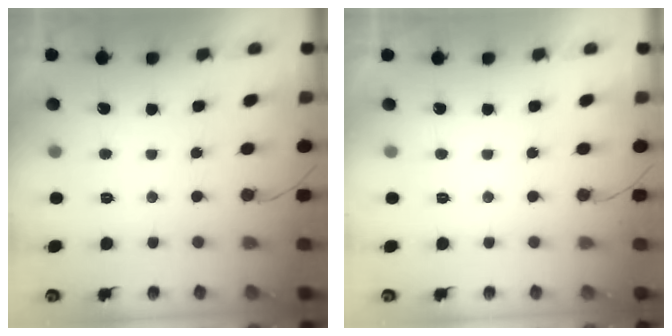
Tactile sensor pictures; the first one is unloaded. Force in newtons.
{"total": 1.8, "press": 1.8, "slide": 0.0}